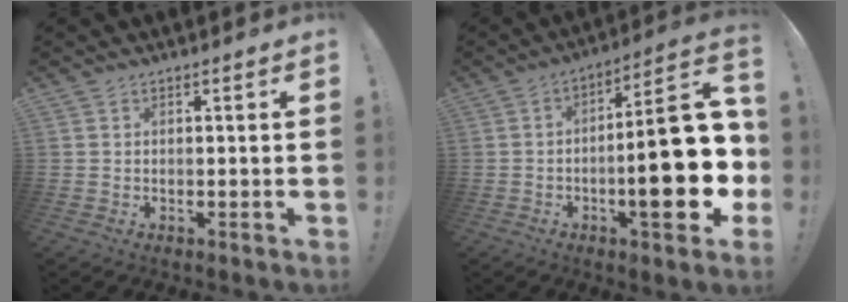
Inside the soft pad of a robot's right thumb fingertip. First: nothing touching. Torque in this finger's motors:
{"motor_torque": [2.61, 2.39, 2.30, -0.47, 0.18]}